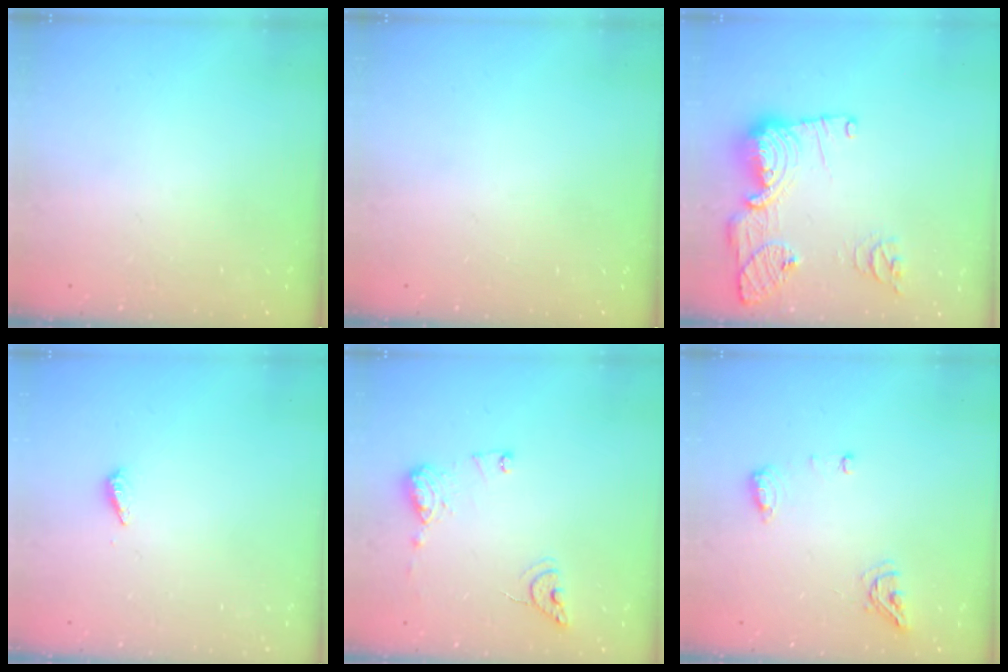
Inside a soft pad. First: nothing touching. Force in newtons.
{"total": 0.0}
{"total": 16.2, "press": 16.2, "slide": 1.7}
{"total": 2.9, "press": 2.9, "slide": 0.3}
{"total": 10.4, "press": 10.3, "slide": 0.9}
{"total": 7.4, "press": 7.4, "slide": 1.0}